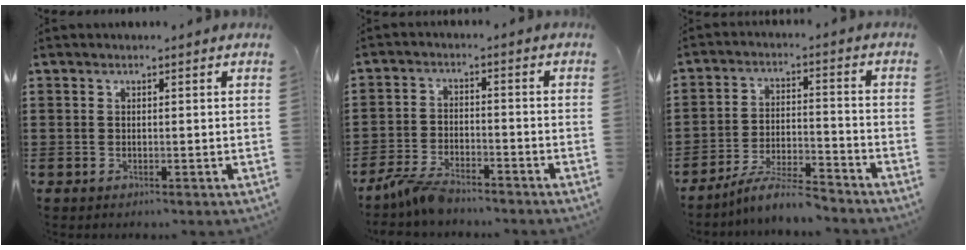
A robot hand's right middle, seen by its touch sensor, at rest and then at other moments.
{"total": 5.1, "force": [-4.5, 1.0, 2.0], "torque": [-0.063, -0.007, -0.094]}
{"total": 6.7, "force": [-6.1, 0.4, 2.7], "torque": [-0.052, 0.000, -0.115]}